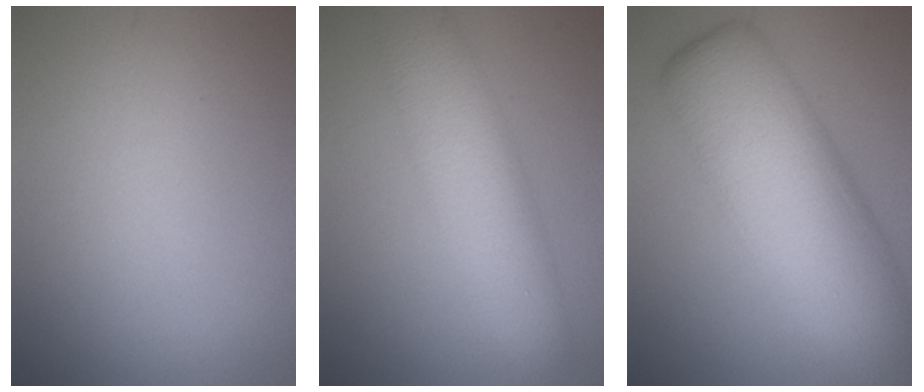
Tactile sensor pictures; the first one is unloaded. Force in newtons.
{"total": 6.2, "press": 6.2, "slide": 0.1}
{"total": 11.5, "press": 11.5, "slide": 0.1}